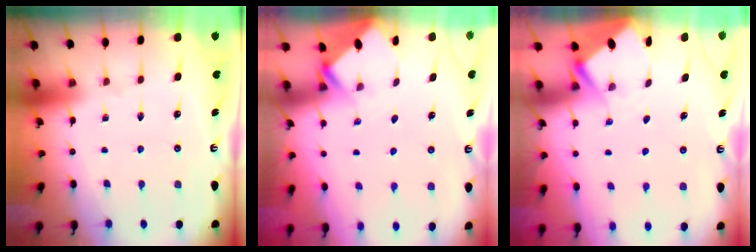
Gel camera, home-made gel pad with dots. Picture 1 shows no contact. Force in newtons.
{"total": 2.6, "press": 2.6, "slide": 0.2}
{"total": 2.7, "press": 2.7, "slide": 0.3}